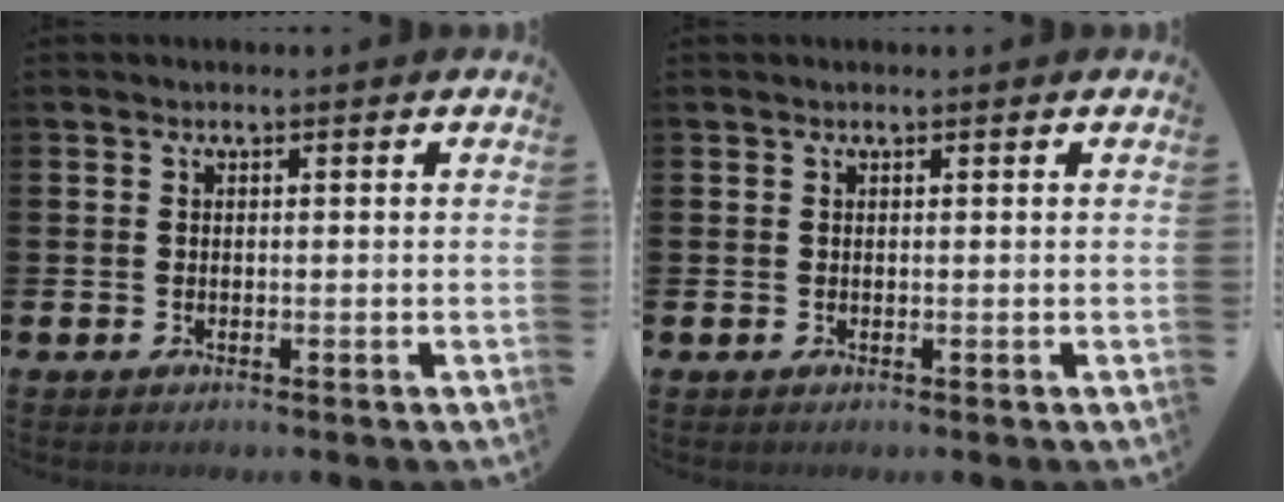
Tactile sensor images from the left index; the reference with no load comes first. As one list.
[{"total": 0.0}]